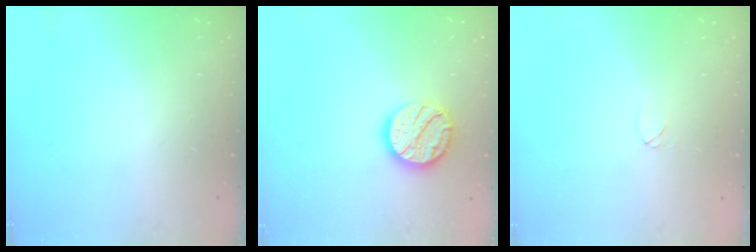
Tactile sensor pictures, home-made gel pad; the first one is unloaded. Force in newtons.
{"total": 13.4, "press": 13.4, "slide": 0.9}
{"total": 3.6, "press": 3.6, "slide": 0.3}